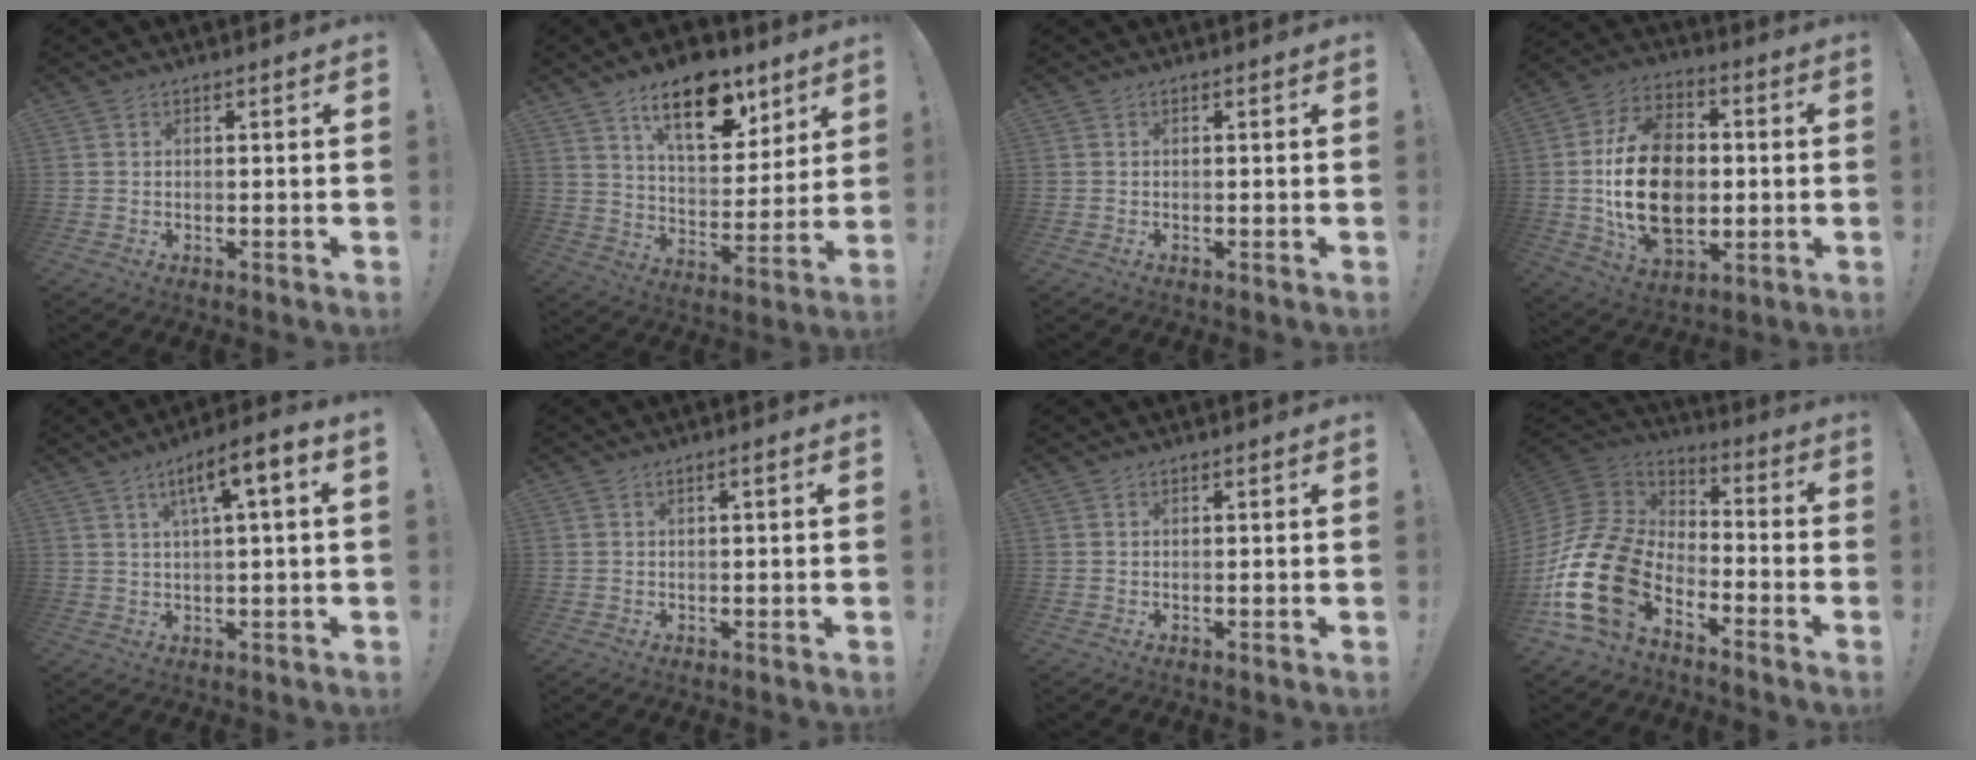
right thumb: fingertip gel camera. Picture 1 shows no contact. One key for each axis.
{"total": 17.9, "fx": 11.2, "fy": 9.0, "fz": 10.7, "tx": -0.145, "ty": -0.066, "tz": 0.191}
{"total": 0.0}
{"total": 22.9, "fx": -0.9, "fy": 16.2, "fz": 16.1, "tx": -0.278, "ty": 0.010, "tz": -0.006}
{"total": 8.2, "fx": 2.2, "fy": 1.3, "fz": 7.8, "tx": -0.121, "ty": -0.004, "tz": 0.031}
{"total": 1.1, "fx": -0.2, "fy": -0.1, "fz": 1.0, "tx": -0.018, "ty": 0.000, "tz": -0.005}
{"total": 0.0}
{"total": 21.8, "fx": -9.6, "fy": 12.7, "fz": 15.0, "tx": -0.322, "ty": 0.048, "tz": -0.160}